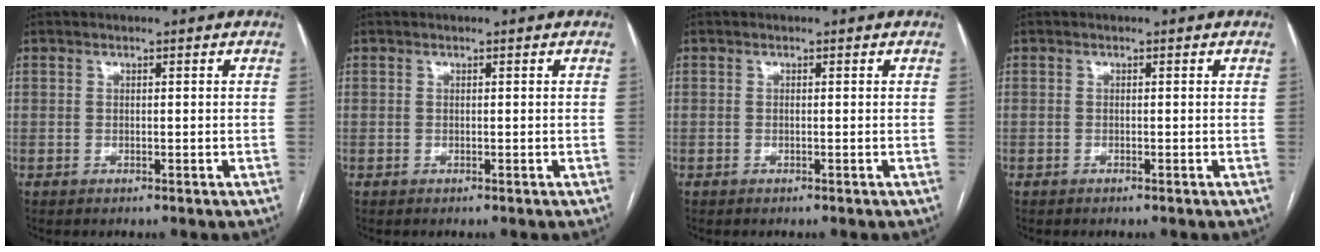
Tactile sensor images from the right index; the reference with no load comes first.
{"total": 0.0}
{"total": 0.0}
{"total": 0.0}